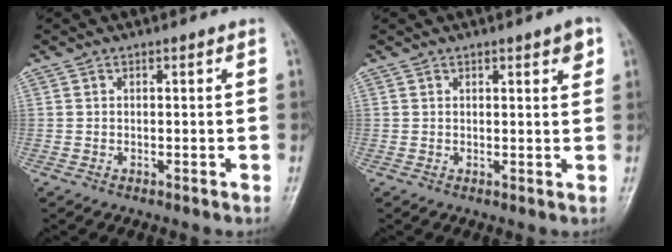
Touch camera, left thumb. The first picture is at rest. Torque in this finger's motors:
{"motor_torque": [-0.19, 0.02, -0.23, 0.06, 0.00]}